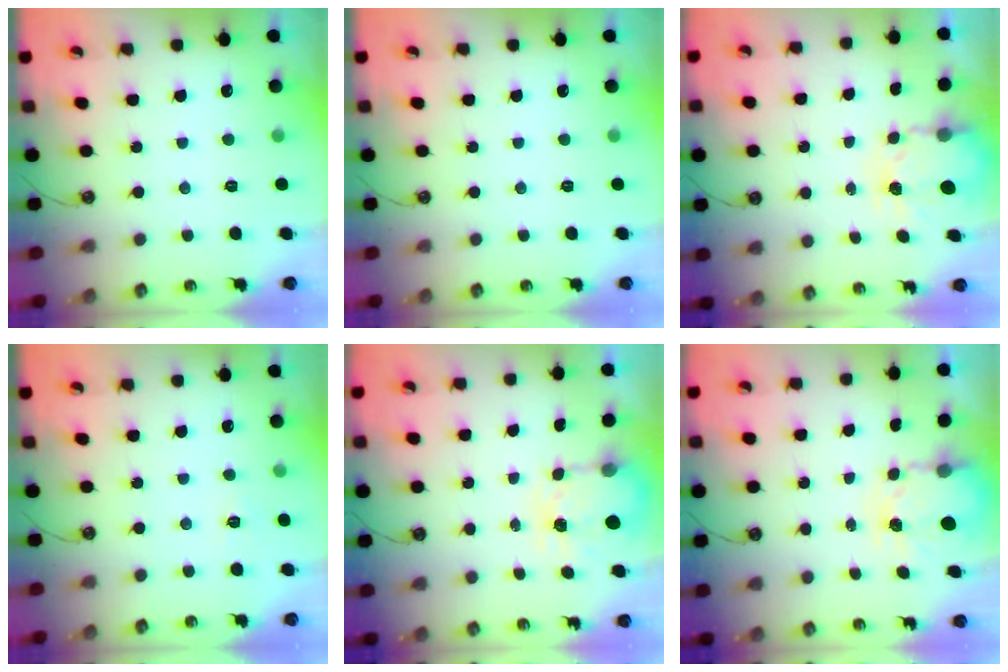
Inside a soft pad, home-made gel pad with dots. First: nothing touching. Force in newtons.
{"total": 0.0}
{"total": 4.0, "press": 4.0, "slide": 0.0}
{"total": 3.5, "press": 3.4, "slide": 0.4}
{"total": 4.0, "press": 3.9, "slide": 0.6}
{"total": 4.0, "press": 4.0, "slide": 0.2}